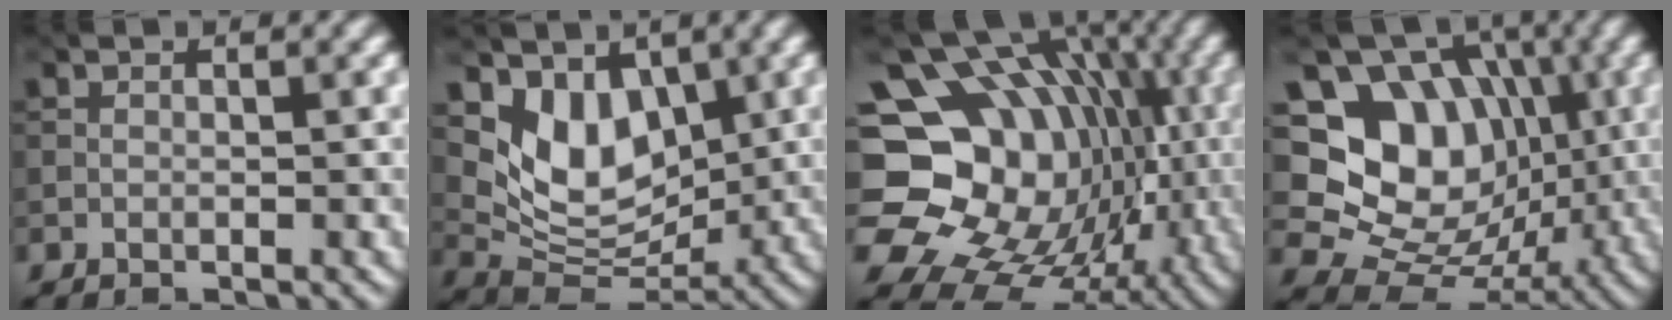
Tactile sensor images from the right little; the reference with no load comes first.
{"total": 6.0, "force": [2.5, 4.0, 3.6], "torque": [-0.065, -0.018, 0.044]}
{"total": 19.3, "force": [-1.3, 16.7, 9.5], "torque": [-0.159, 0.002, -0.033]}
{"total": 12.3, "force": [1.8, 10.1, 6.8], "torque": [-0.122, 0.018, 0.015]}